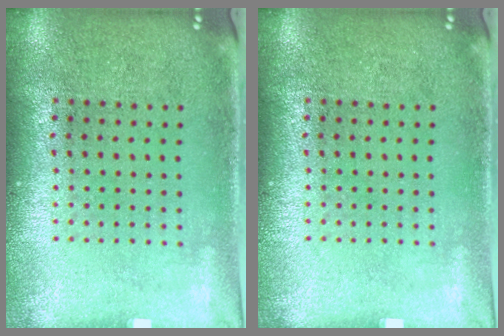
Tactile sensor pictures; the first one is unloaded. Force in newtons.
{"total": 0.0}